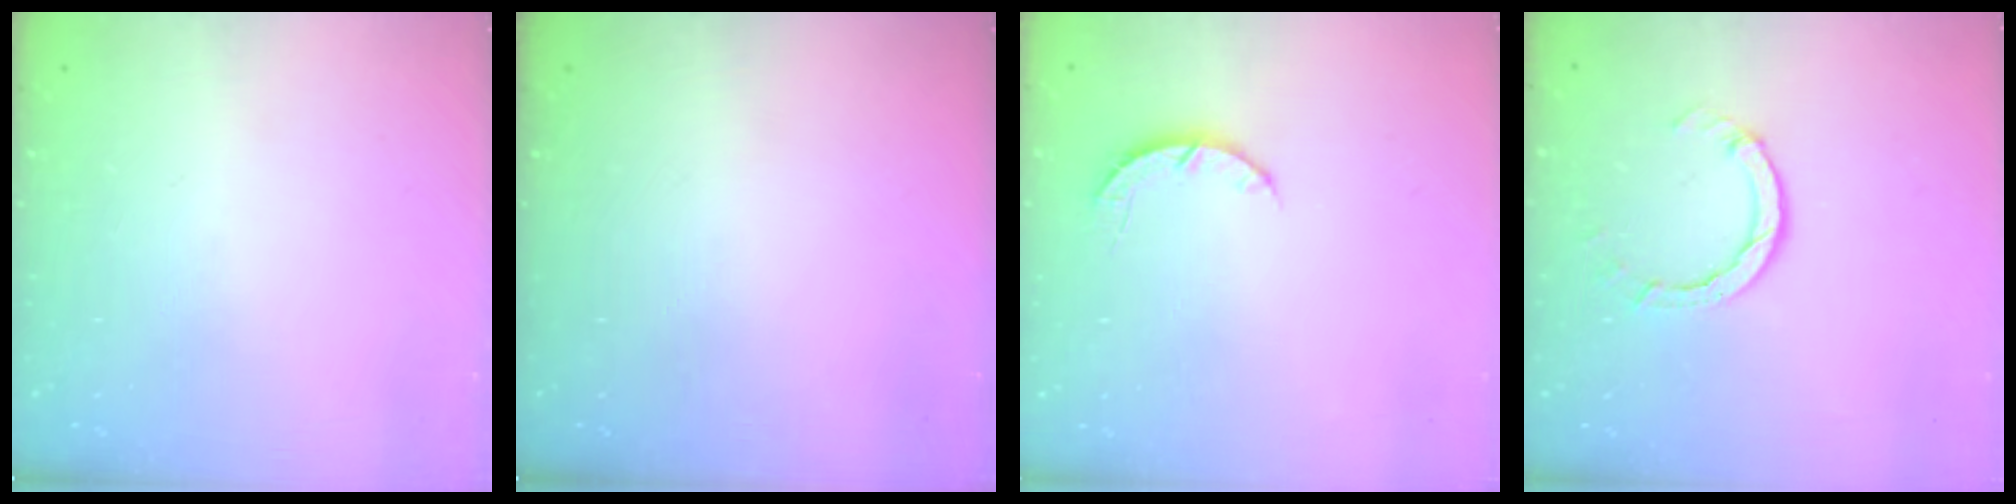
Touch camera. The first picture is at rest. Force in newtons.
{"total": 0.0}
{"total": 3.2, "press": 3.2, "slide": 0.4}
{"total": 3.8, "press": 3.8, "slide": 0.4}